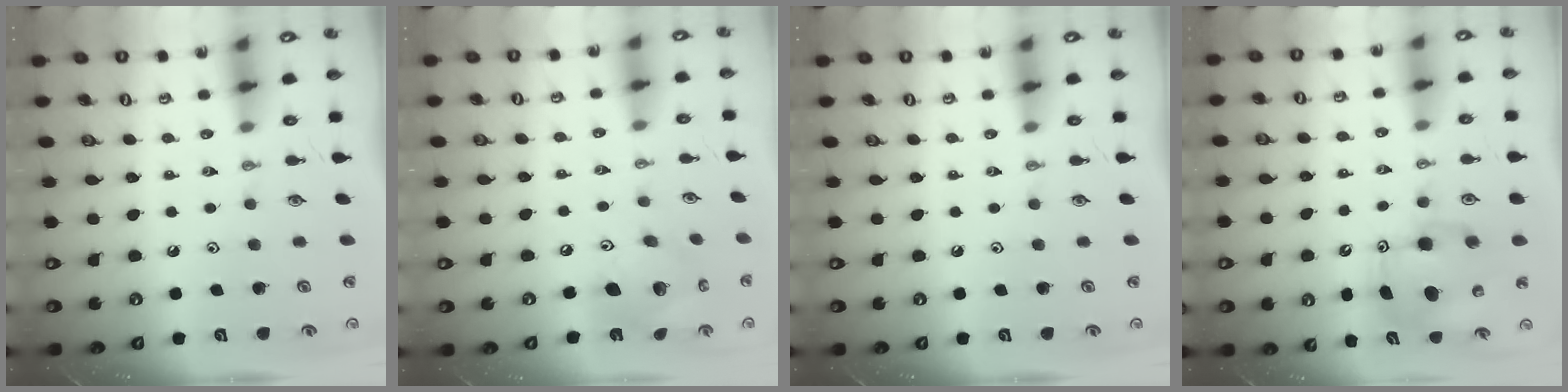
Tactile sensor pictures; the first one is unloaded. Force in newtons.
{"total": 14.2, "press": 13.9, "slide": 3.2}
{"total": 0.0}
{"total": 9.5, "press": 9.3, "slide": 1.9}